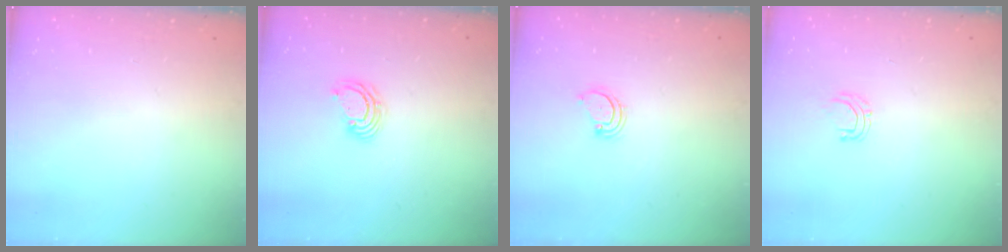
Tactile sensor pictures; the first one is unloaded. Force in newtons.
{"total": 4.0, "press": 3.9, "slide": 0.3}
{"total": 3.0, "press": 3.0, "slide": 0.4}
{"total": 4.2, "press": 4.2, "slide": 0.2}